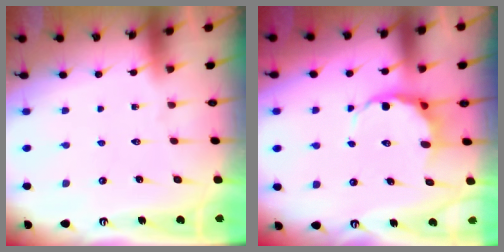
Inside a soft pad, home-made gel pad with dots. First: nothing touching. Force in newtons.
{"total": 6.5, "press": 6.3, "slide": 1.6}